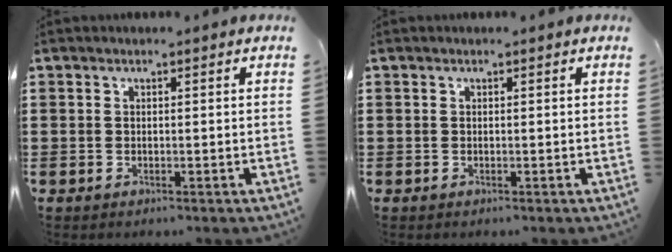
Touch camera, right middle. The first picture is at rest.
{"total": 0.0}